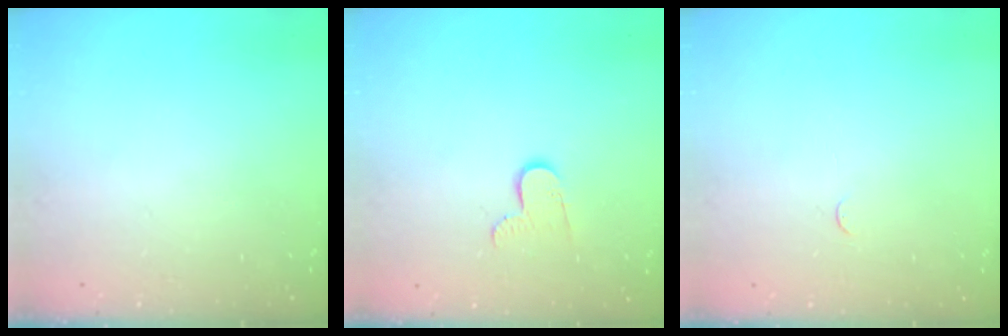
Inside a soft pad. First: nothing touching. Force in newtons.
{"total": 6.7, "press": 6.7, "slide": 0.5}
{"total": 2.9, "press": 2.8, "slide": 0.4}